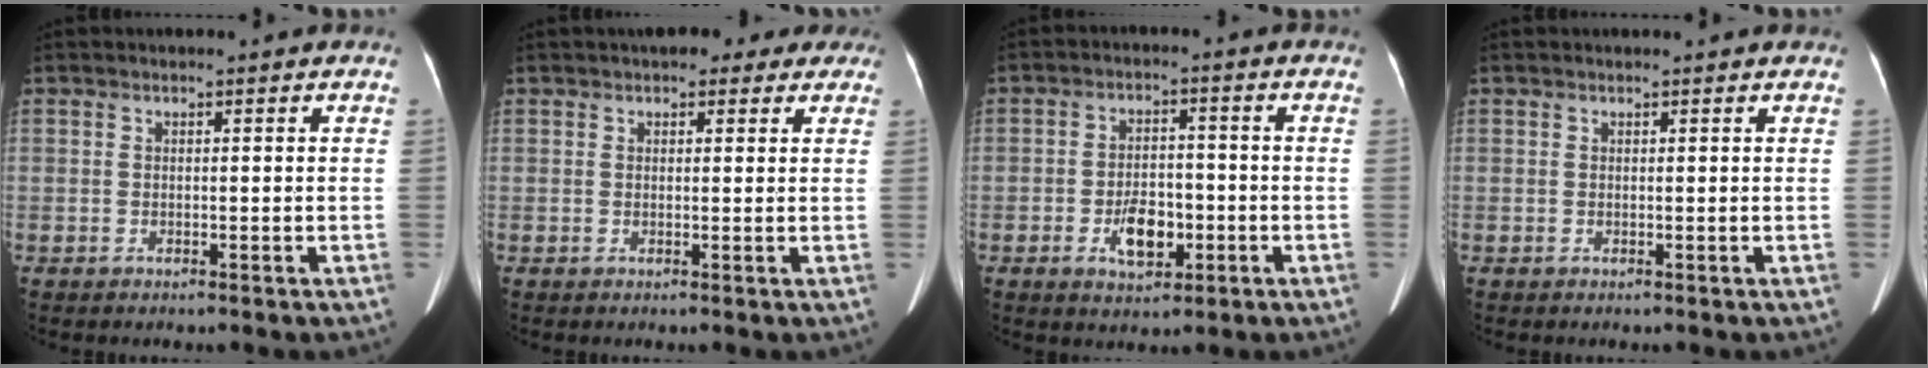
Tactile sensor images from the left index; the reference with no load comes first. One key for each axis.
{"total": 5.8, "fx": 4.3, "fy": 2.9, "fz": 2.7, "tx": -0.017, "ty": 0.026, "tz": 0.052}
{"total": 6.1, "fx": -2.2, "fy": 3.3, "fz": 4.7, "tx": -0.089, "ty": 0.004, "tz": -0.032}
{"total": 1.1, "fx": 1.1, "fy": 0.0, "fz": 0.2, "tx": -0.009, "ty": 0.010, "tz": 0.012}